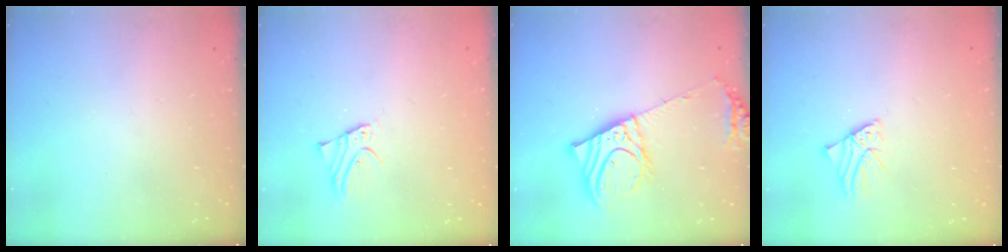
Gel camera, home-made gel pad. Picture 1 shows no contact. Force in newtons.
{"total": 2.4, "press": 2.4, "slide": 0.1}
{"total": 14.4, "press": 14.0, "slide": 3.1}
{"total": 1.5, "press": 1.5, "slide": 0.1}